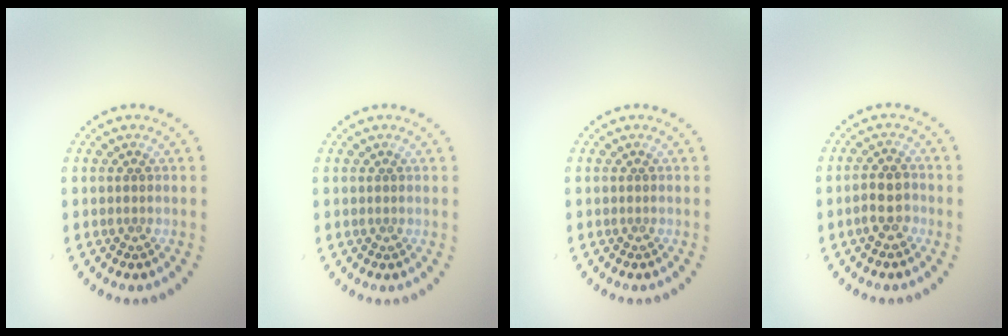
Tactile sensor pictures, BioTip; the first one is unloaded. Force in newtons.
{"total": 0.0}
{"total": 0.0}
{"total": 2.5, "press": 2.3, "slide": 0.9}